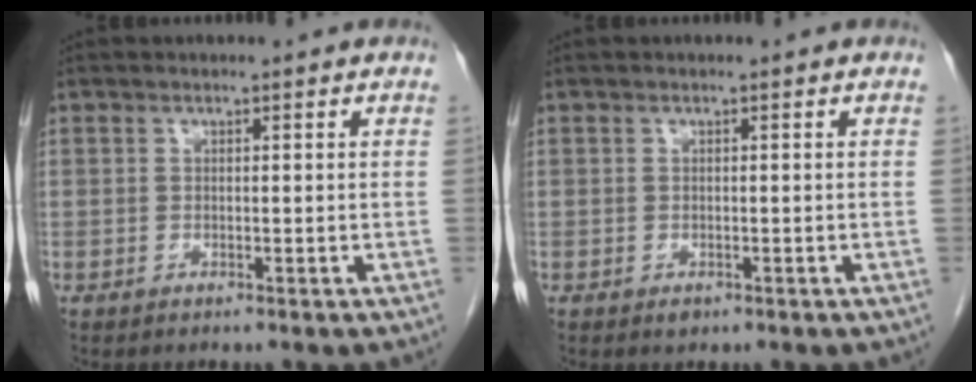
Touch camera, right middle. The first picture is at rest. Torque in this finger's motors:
{"motor_torque": [0.29, -0.02, 0.03, 0.00]}